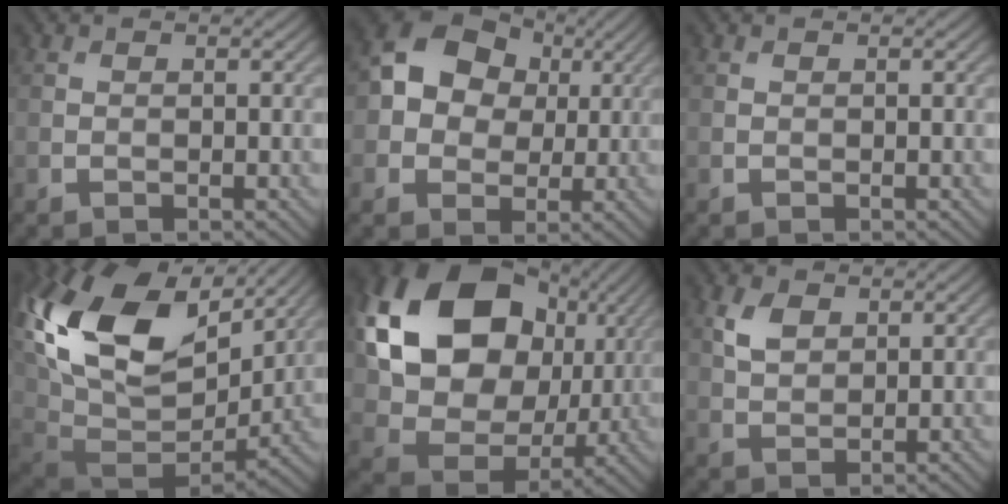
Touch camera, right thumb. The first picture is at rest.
{"total": 10.0, "force": [2.0, 8.1, 5.6], "torque": [-0.122, 0.018, 0.018]}
{"total": 0.0}
{"total": 21.9, "force": [8.6, 13.6, 14.9], "torque": [-0.329, 0.021, 0.172]}
{"total": 19.2, "force": [5.8, 14.3, 11.4], "torque": [-0.267, 0.009, 0.125]}
{"total": 3.4, "force": [1.6, 2.2, 2.1], "torque": [-0.051, 0.003, 0.031]}